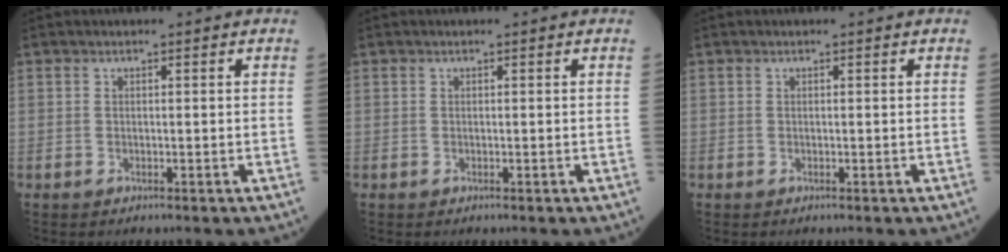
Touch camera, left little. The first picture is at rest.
{"total": 0.0}
{"total": 0.0}